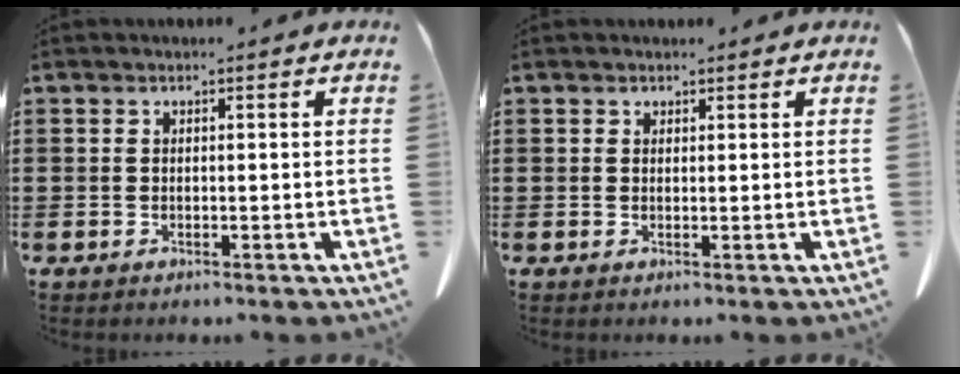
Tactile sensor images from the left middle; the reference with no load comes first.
{"total": 0.8, "force": [0.7, 0.5, 0.0], "torque": [-0.002, 0.002, 0.014]}